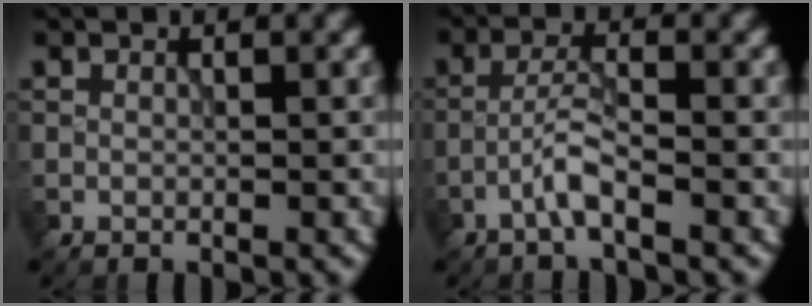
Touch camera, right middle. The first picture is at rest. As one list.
[{"total": 2.7, "force": [-1.6, 0.3, 2.1], "torque": [-0.044, 0.011, -0.037]}]